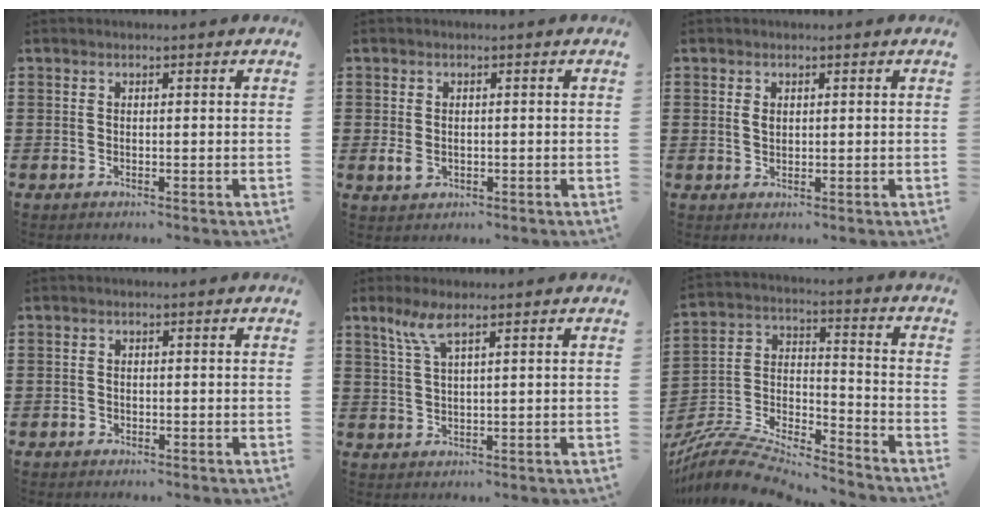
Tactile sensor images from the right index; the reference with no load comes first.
{"total": 1.9, "force": [-0.3, 1.4, 1.3], "torque": [-0.034, -0.001, -0.008]}
{"total": 1.3, "force": [0.4, 0.9, 0.8], "torque": [-0.019, 0.005, 0.007]}
{"total": 0.9, "force": [-0.5, 0.7, 0.2], "torque": [-0.005, 0.003, -0.013]}
{"total": 4.1, "force": [2.5, 0.7, 3.2], "torque": [-0.071, 0.003, 0.044]}
{"total": 8.5, "force": [-7.9, 1.7, 2.5], "torque": [-0.058, 0.005, -0.161]}